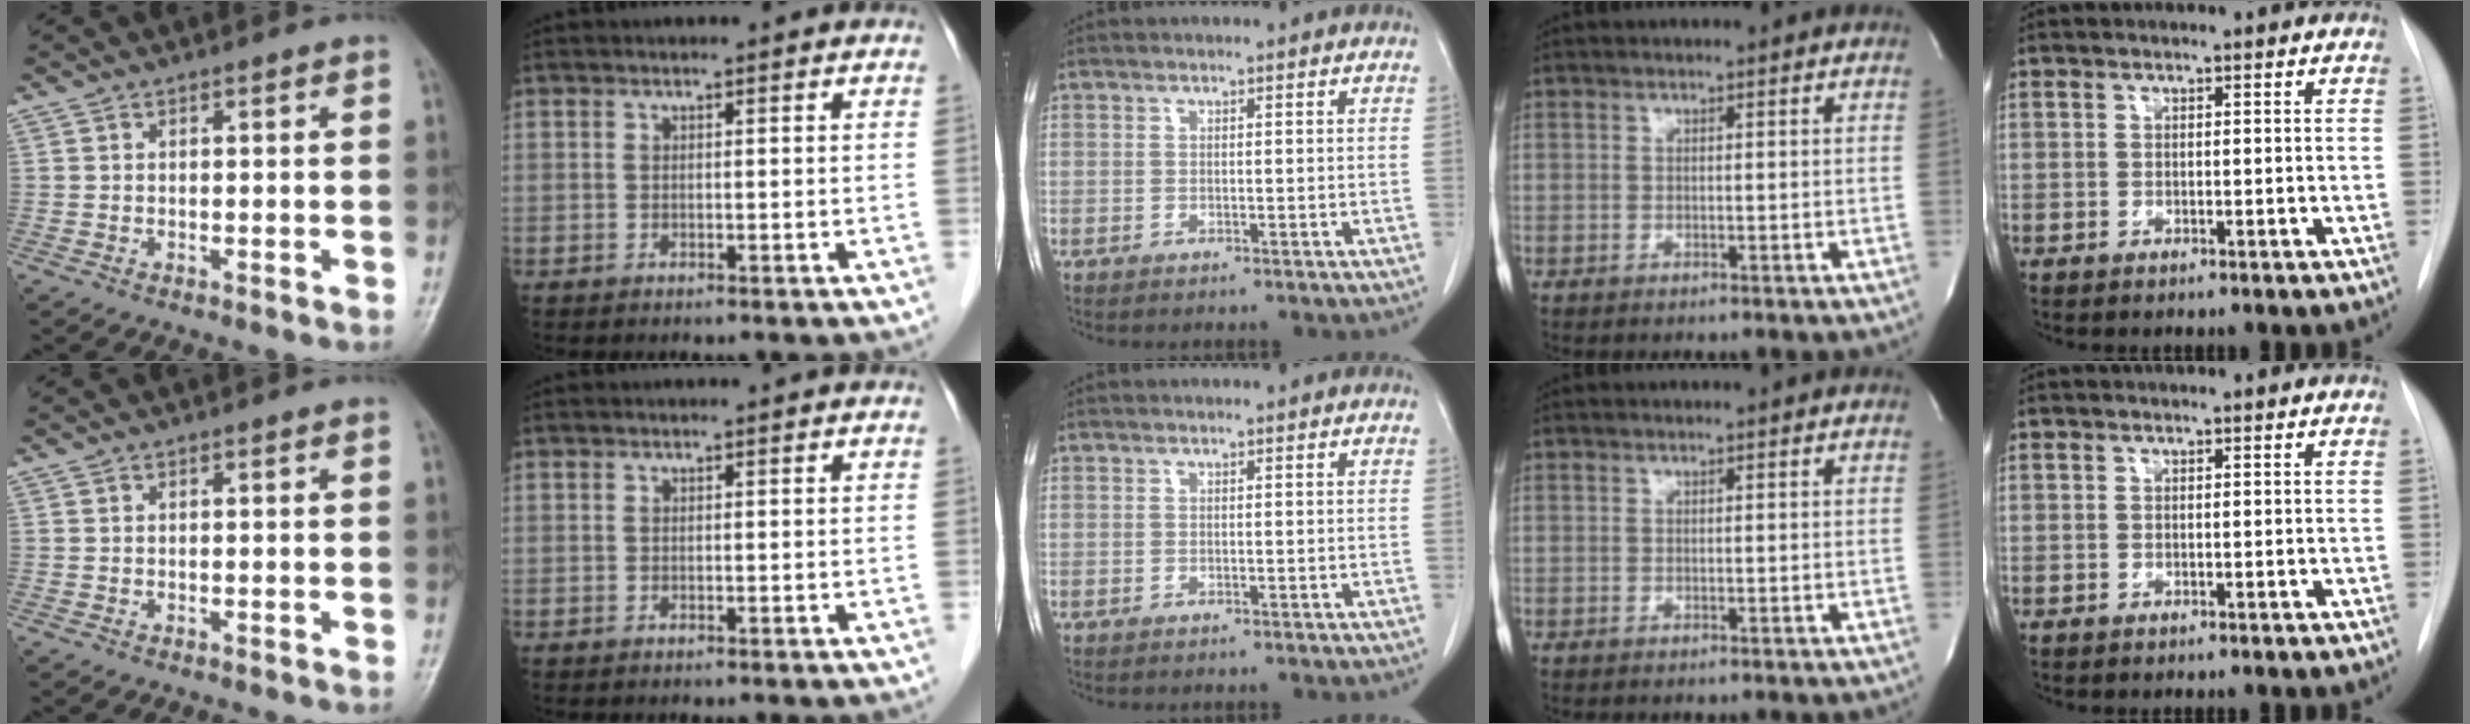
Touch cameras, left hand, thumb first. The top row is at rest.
{}